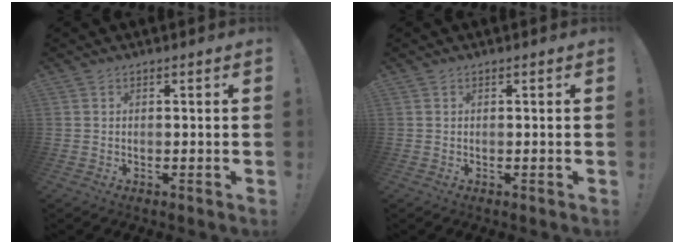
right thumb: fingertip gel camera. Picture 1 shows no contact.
{"total": 0.0}